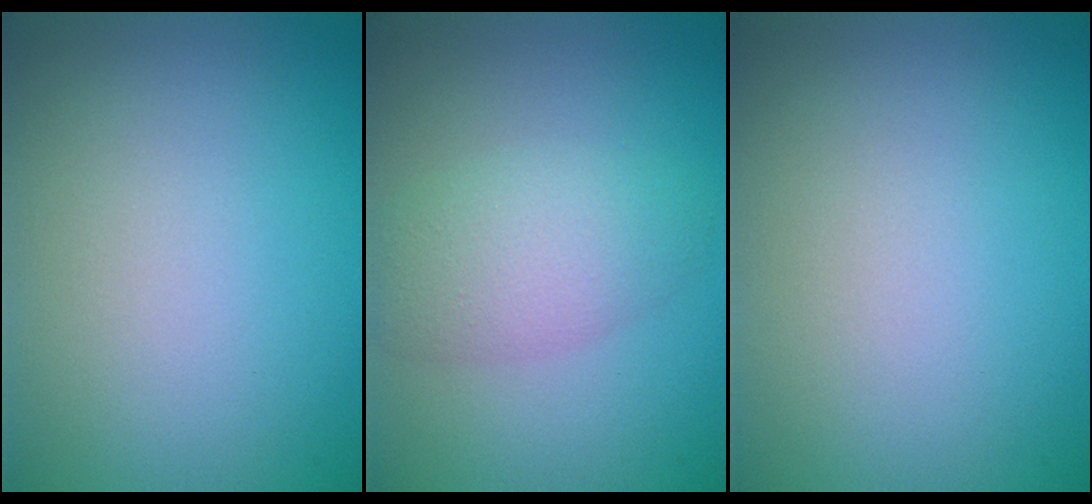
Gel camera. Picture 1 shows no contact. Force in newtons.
{"total": 2.4, "press": 2.4, "slide": 0.2}
{"total": 0.0}